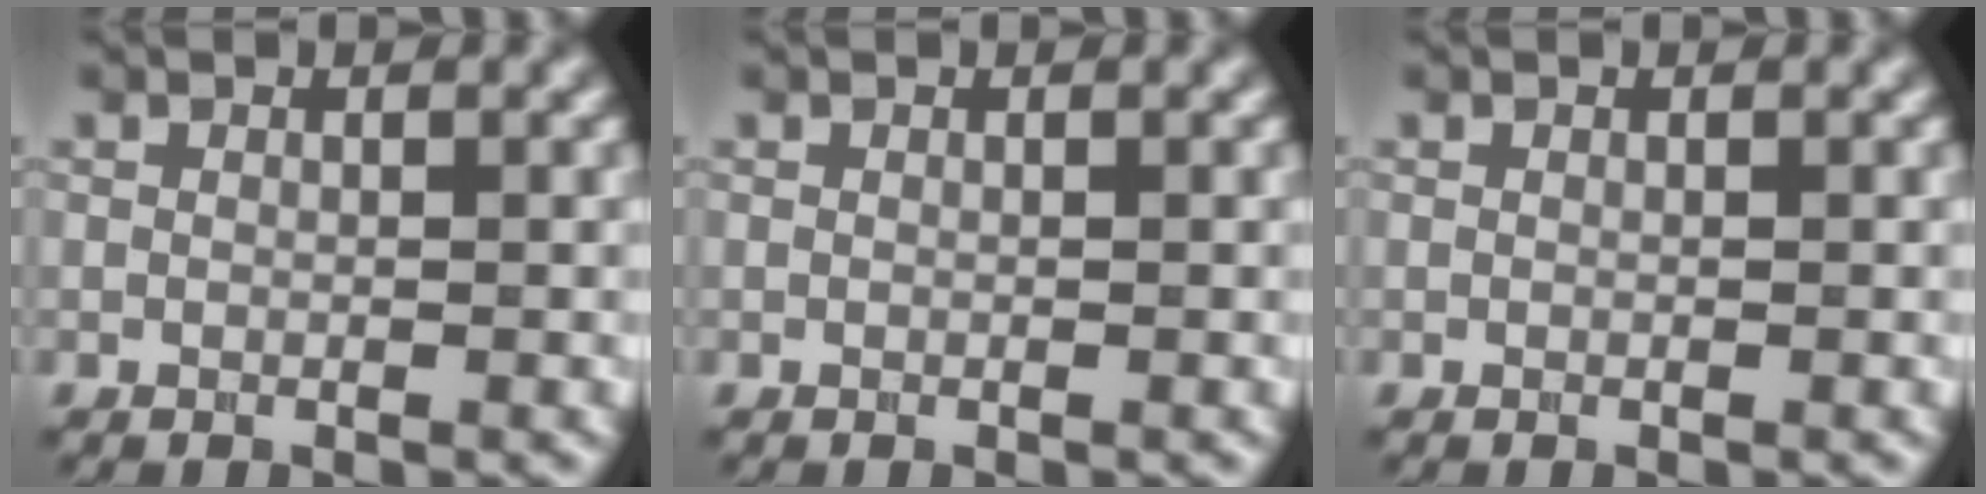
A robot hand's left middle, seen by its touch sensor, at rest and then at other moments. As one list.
[{"total": 0.0}, {"total": 0.0}]